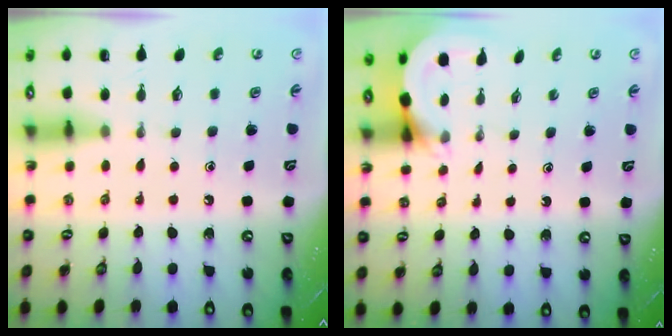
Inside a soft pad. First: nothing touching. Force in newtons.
{"total": 3.3, "press": 3.3, "slide": 0.2}